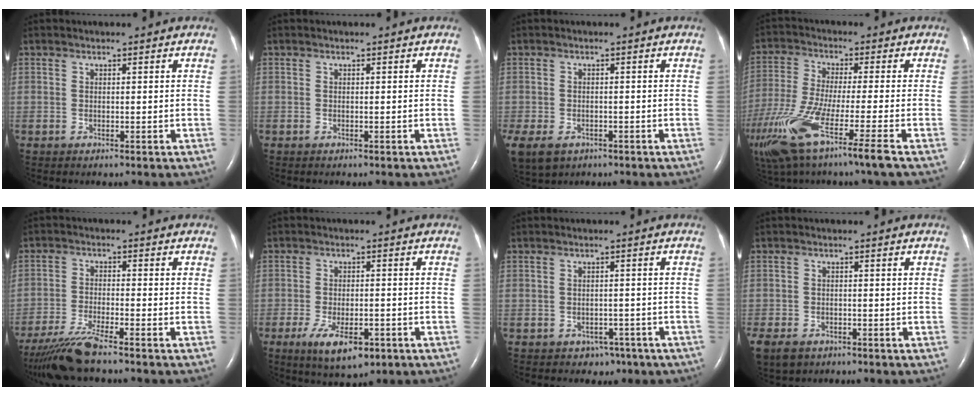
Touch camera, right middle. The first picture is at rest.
{"total": 0.0}
{"total": 12.9, "force": [-6.5, 9.3, 6.1], "torque": [-0.177, -0.017, -0.086]}
{"total": 14.3, "force": [-8.5, -0.5, 11.6], "torque": [-0.248, -0.052, -0.161]}
{"total": 7.6, "force": [-6.3, -0.3, 4.2], "torque": [-0.084, -0.029, -0.119]}
{"total": 8.0, "force": [-4.2, 3.0, 6.1], "torque": [-0.111, -0.013, -0.059]}
{"total": 4.2, "force": [-2.6, 3.2, 0.7], "torque": [-0.013, 0.016, -0.024]}
{"total": 7.5, "force": [-4.6, 5.0, 3.1], "torque": [-0.070, -0.008, -0.065]}